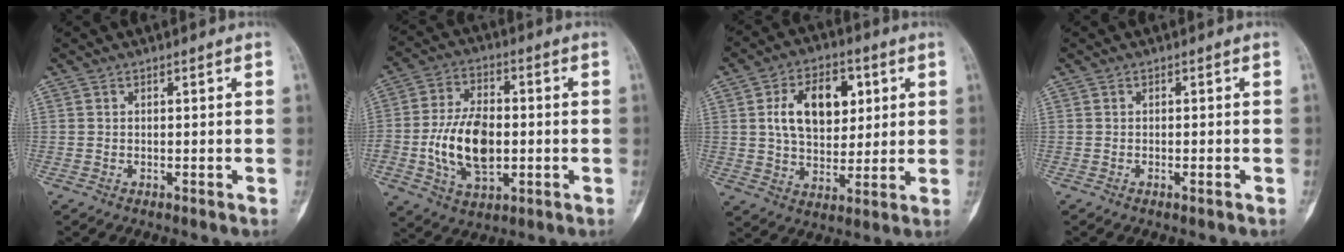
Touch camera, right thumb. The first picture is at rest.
{"total": 13.8, "force": [-1.8, 8.2, 11.0], "torque": [-0.191, 0.011, -0.027]}
{"total": 13.9, "force": [3.7, 8.9, 10.0], "torque": [-0.130, -0.004, 0.063]}
{"total": 1.1, "force": [-0.6, 0.3, 0.9], "torque": [-0.018, 0.002, -0.006]}